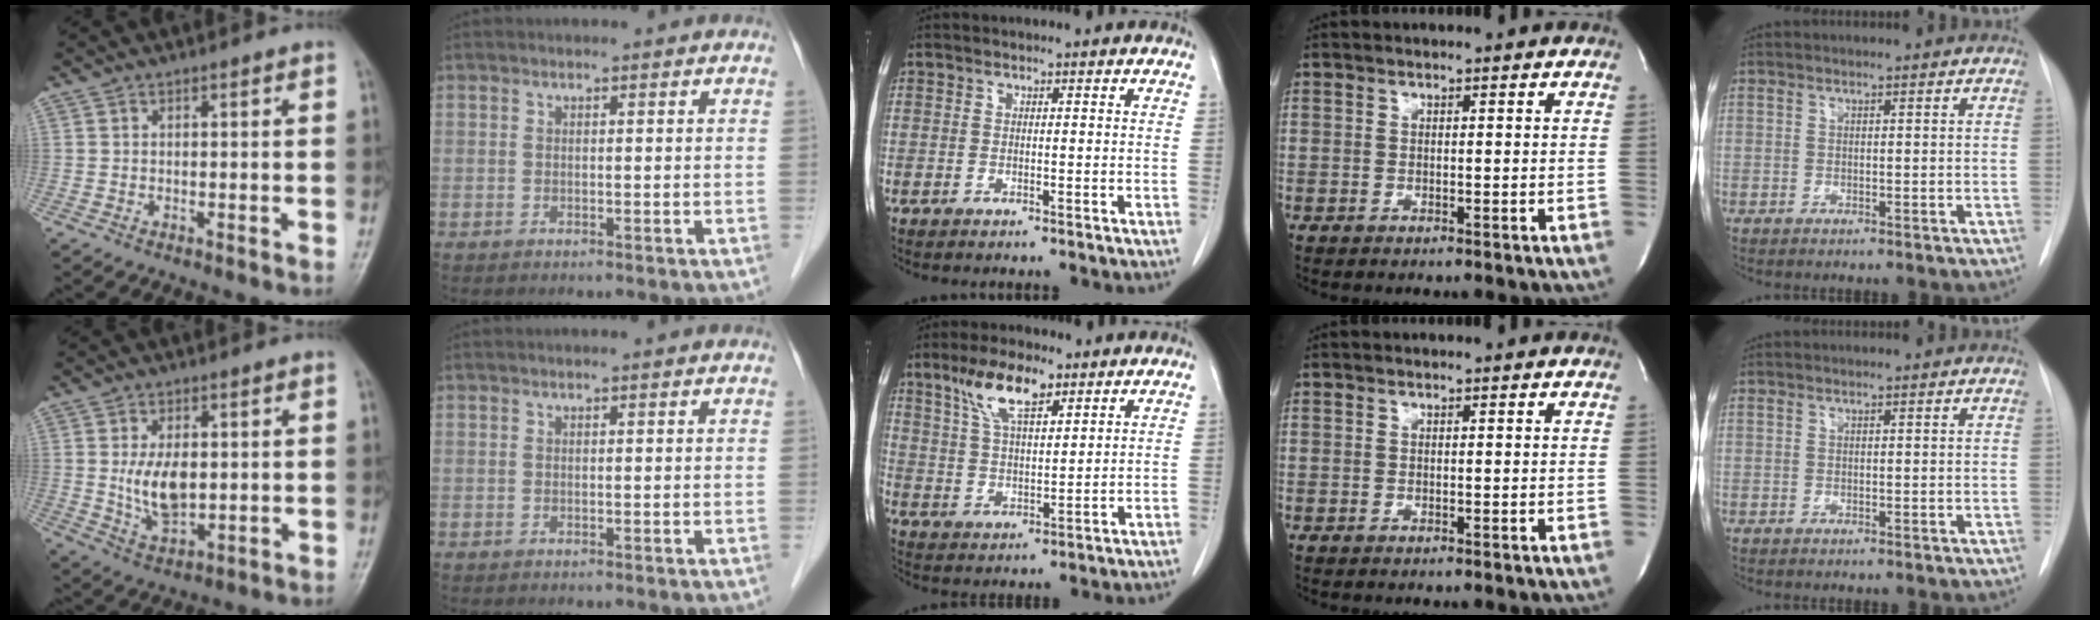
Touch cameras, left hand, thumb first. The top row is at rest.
{"thumb": {"total": 8.5, "force": [0.6, 4.8, 7.0], "torque": [-0.117, -0.012, 0.021]}, "middle": {"total": 8.8, "force": [5.4, 2.7, 6.4], "torque": [-0.130, 0.013, 0.106]}}